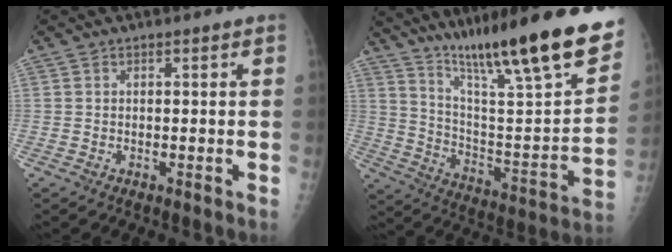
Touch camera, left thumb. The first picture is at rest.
{"total": 28.5, "force": [20.7, 3.6, 19.2], "torque": [-0.275, -0.094, 0.320]}